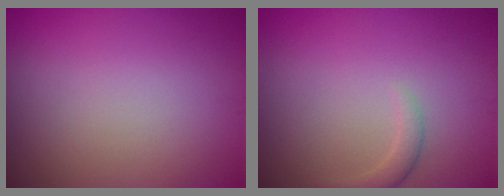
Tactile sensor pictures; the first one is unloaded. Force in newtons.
{"total": 1.4, "press": 1.4, "slide": 0.1}